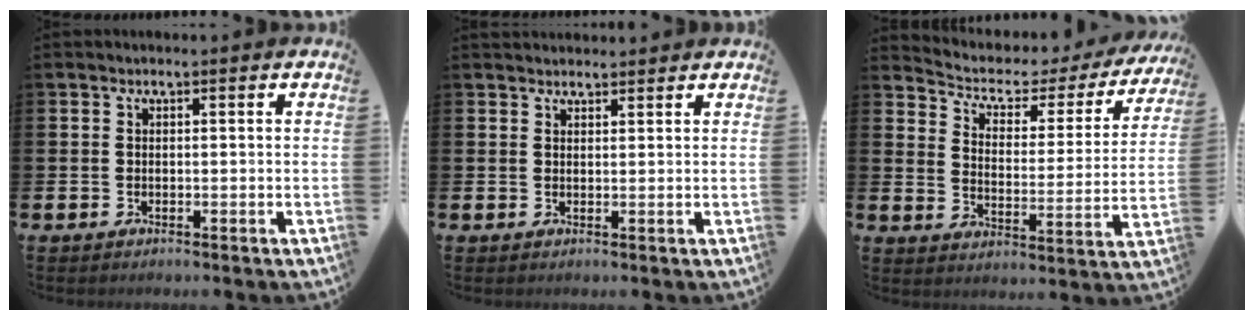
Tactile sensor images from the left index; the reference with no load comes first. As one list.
[{"total": 1.9, "force": [1.8, 0.5, 0.0], "torque": [0.011, -0.007, 0.031]}, {"total": 4.0, "force": [3.2, 1.9, 1.2], "torque": [-0.046, -0.028, 0.043]}]